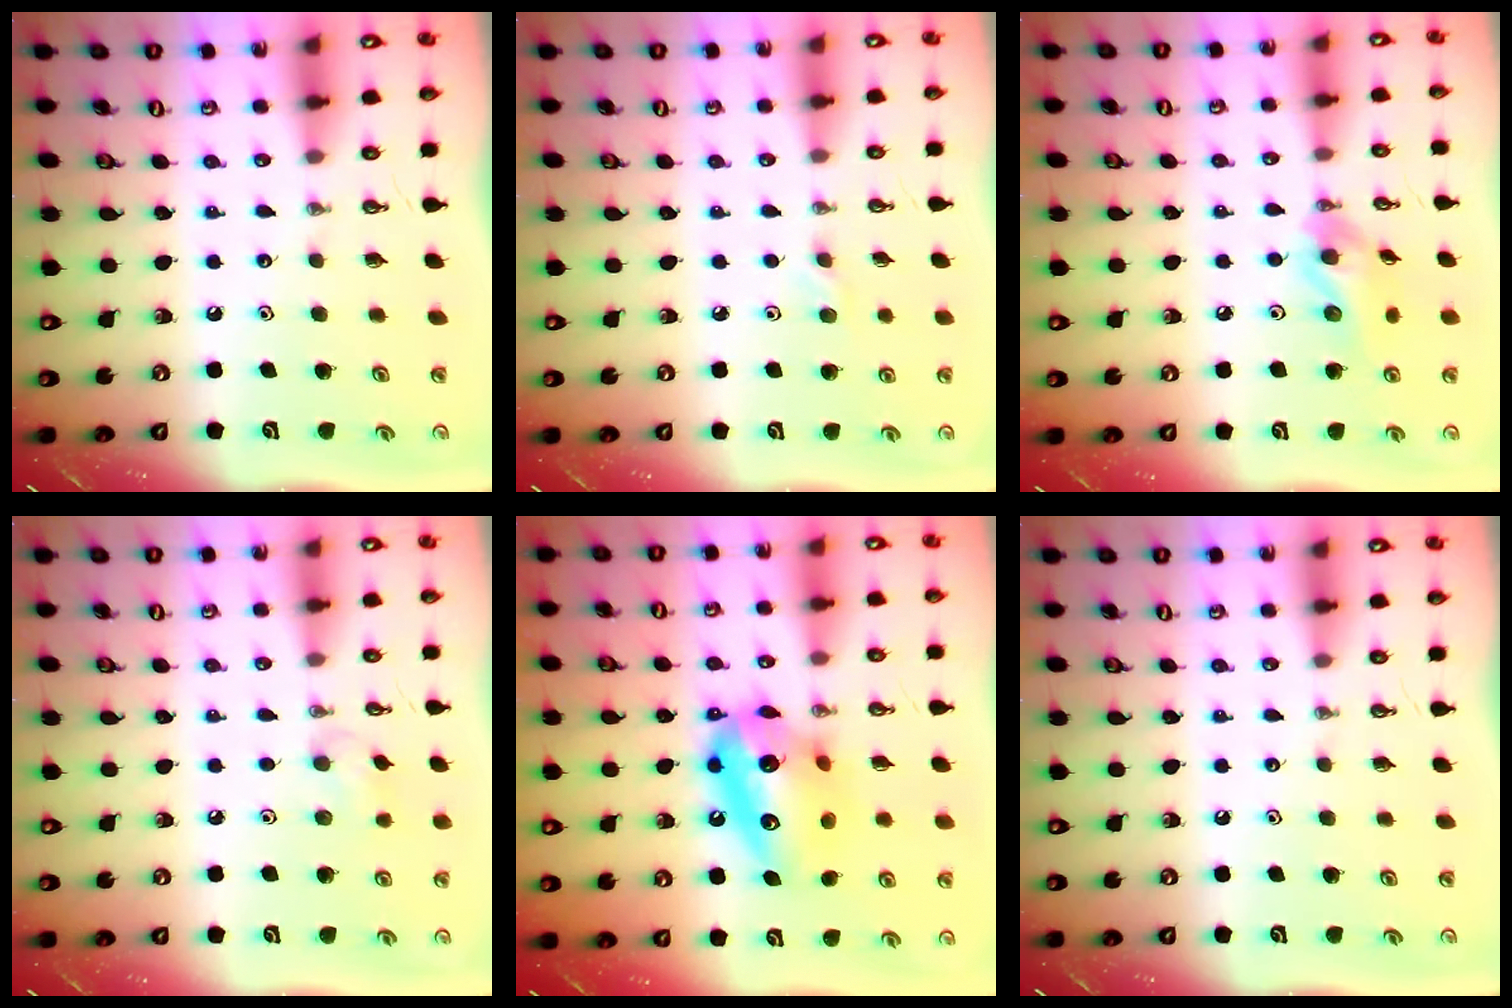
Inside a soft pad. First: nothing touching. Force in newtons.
{"total": 3.5, "press": 3.4, "slide": 0.9}
{"total": 11.4, "press": 11.4, "slide": 1.4}
{"total": 6.0, "press": 5.1, "slide": 3.1}
{"total": 15.5, "press": 15.4, "slide": 1.3}
{"total": 0.0}